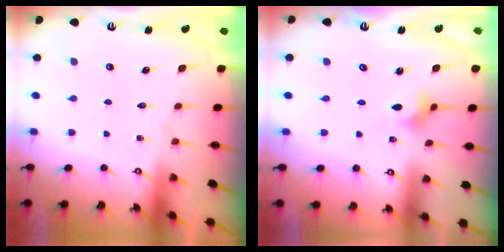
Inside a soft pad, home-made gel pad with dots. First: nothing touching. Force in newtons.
{"total": 2.5, "press": 2.4, "slide": 0.5}